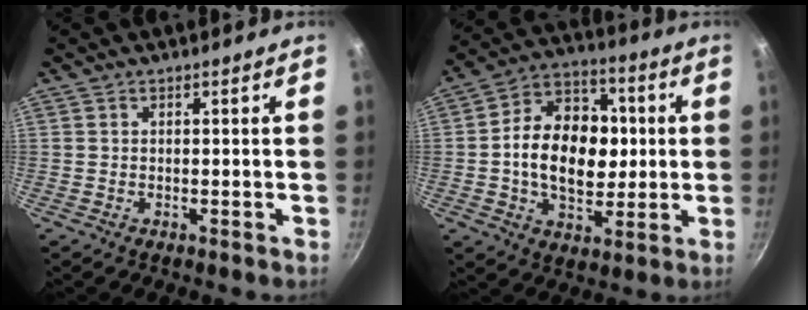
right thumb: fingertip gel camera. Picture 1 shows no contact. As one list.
[{"total": 17.6, "force": [0.2, 12.4, 12.5], "torque": [-0.161, 0.023, -0.006]}]